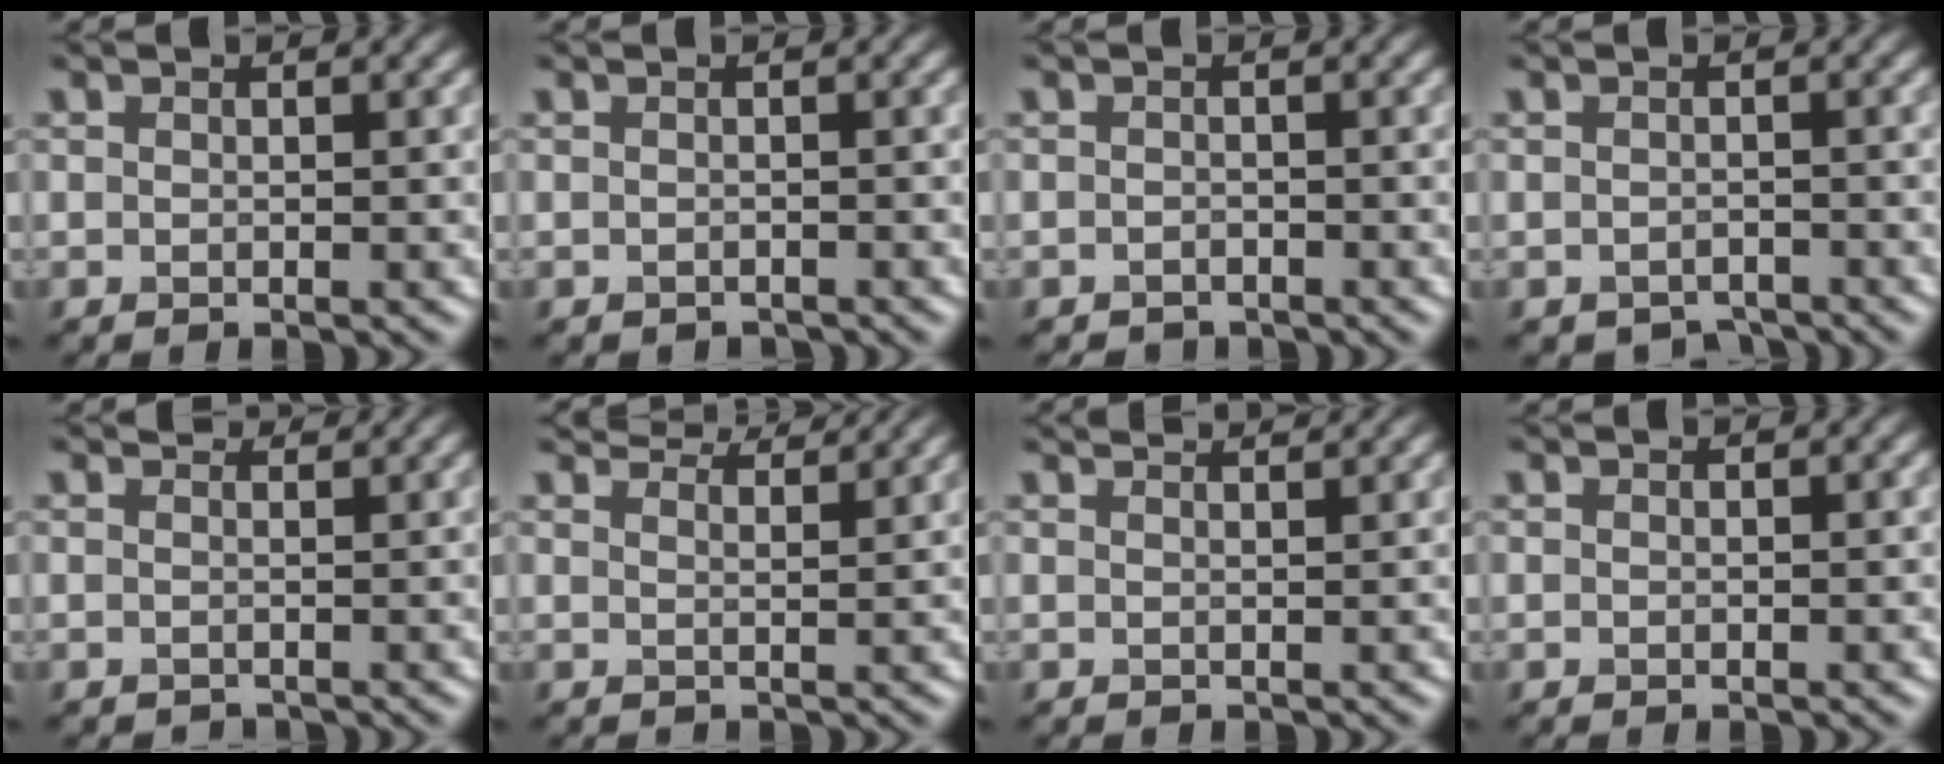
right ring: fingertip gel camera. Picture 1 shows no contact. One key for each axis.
{"total": 1.0, "fx": -1.0, "fy": 0.1, "fz": -0.1, "tx": 0.000, "ty": -0.008, "tz": -0.017}
{"total": 1.0, "fx": -0.9, "fy": 0.3, "fz": -0.2, "tx": 0.003, "ty": -0.002, "tz": -0.016}
{"total": 1.8, "fx": -1.7, "fy": 0.7, "fz": 0.1, "tx": 0.001, "ty": -0.005, "tz": -0.027}
{"total": 1.5, "fx": 1.2, "fy": 0.8, "fz": 0.2, "tx": -0.006, "ty": -0.003, "tz": 0.017}
{"total": 5.2, "fx": 5.0, "fy": 0.7, "fz": 1.4, "tx": -0.030, "ty": 0.007, "tz": 0.058}
{"total": 3.0, "fx": 2.7, "fy": 0.6, "fz": 1.0, "tx": -0.003, "ty": 0.007, "tz": 0.024}
{"total": 0.0}